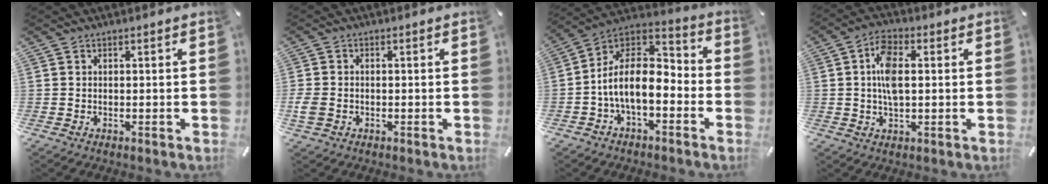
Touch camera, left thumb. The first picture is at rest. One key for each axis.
{"total": 3.0, "fx": -0.9, "fy": 2.2, "fz": 1.8, "tx": -0.043, "ty": 0.001, "tz": -0.017}
{"total": 13.1, "fx": -4.5, "fy": 7.5, "fz": 9.7, "tx": -0.196, "ty": 0.015, "tz": -0.083}
{"total": 7.8, "fx": 0.8, "fy": 4.0, "fz": 6.6, "tx": -0.133, "ty": 0.000, "tz": 0.006}